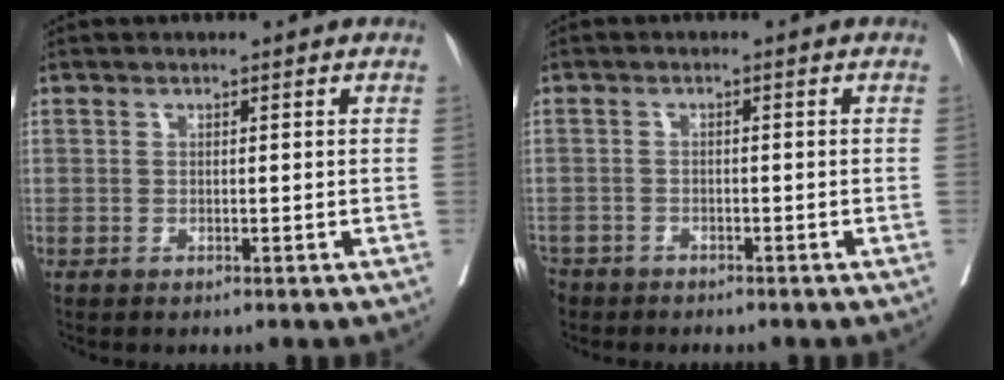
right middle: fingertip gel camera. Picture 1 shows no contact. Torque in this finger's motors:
{"motor_torque": [0.99, -1.15, 0.35, 0.05]}